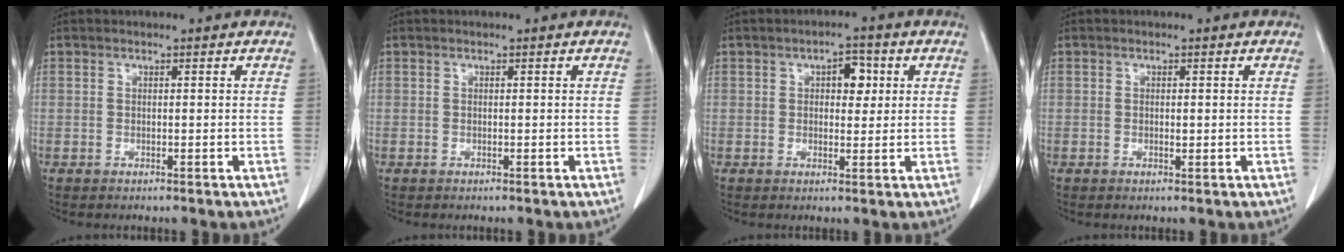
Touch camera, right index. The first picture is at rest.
{"total": 0.0}
{"total": 4.0, "force": [1.2, 2.1, 3.2], "torque": [-0.043, 0.010, 0.016]}
{"total": 0.8, "force": [0.1, 0.4, 0.7], "torque": [-0.013, -0.002, 0.001]}